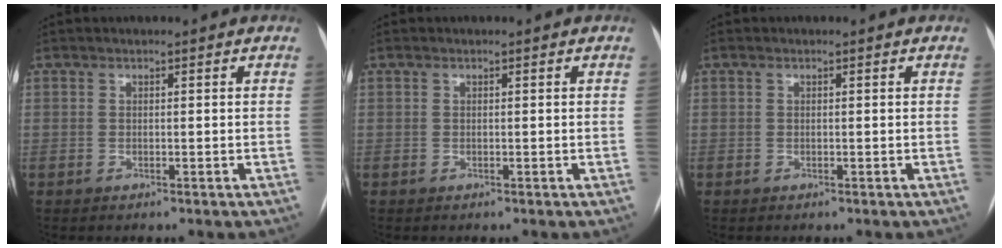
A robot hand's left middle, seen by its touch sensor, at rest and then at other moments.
{"total": 0.0}
{"total": 0.0}